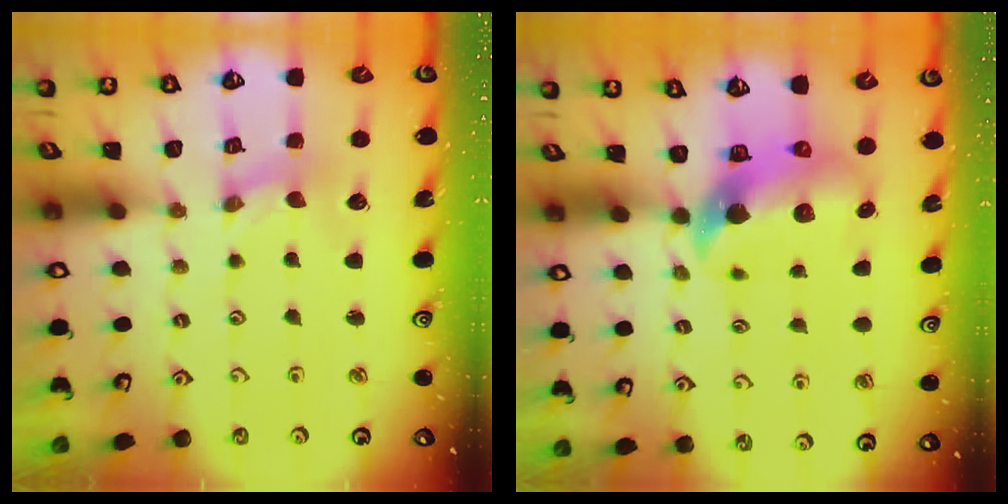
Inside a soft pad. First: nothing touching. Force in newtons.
{"total": 8.3, "press": 8.2, "slide": 1.2}